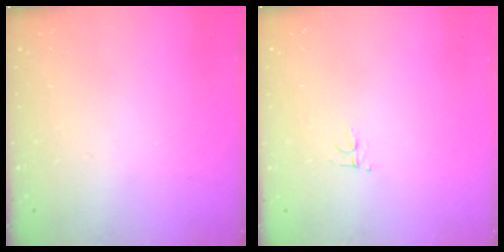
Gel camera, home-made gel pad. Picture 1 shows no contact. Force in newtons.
{"total": 2.8, "press": 2.8, "slide": 0.2}